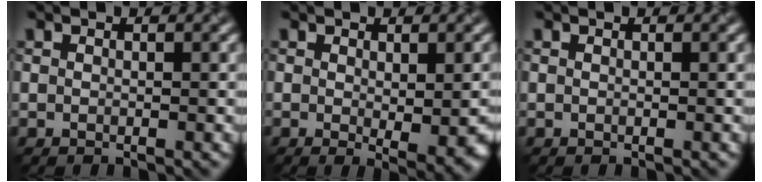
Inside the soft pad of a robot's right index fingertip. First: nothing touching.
{"total": 4.3, "force": [-0.5, 1.0, 4.2], "torque": [-0.051, -0.013, -0.001]}
{"total": 0.0}